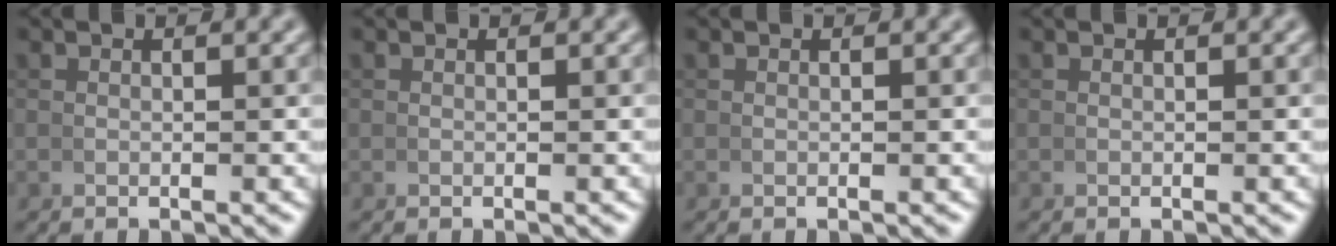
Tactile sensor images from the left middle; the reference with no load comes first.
{"total": 0.0}
{"total": 0.0}
{"total": 0.0}